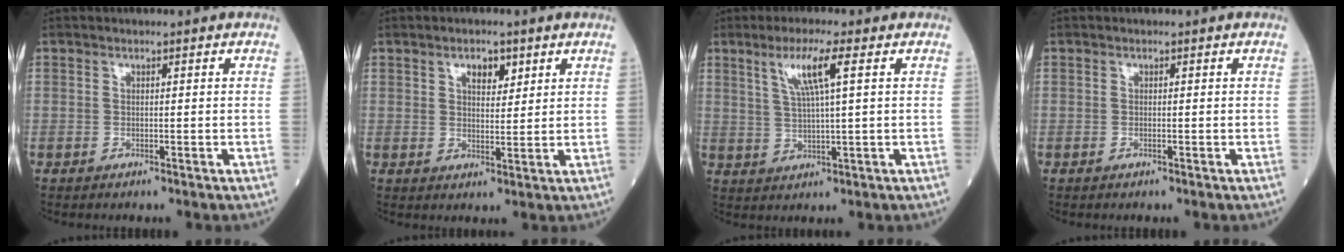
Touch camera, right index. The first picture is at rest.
{"total": 3.6, "force": [2.0, 1.7, 2.4], "torque": [-0.036, 0.001, 0.032]}
{"total": 6.2, "force": [2.7, -0.2, 5.6], "torque": [-0.110, 0.003, 0.053]}
{"total": 0.0}